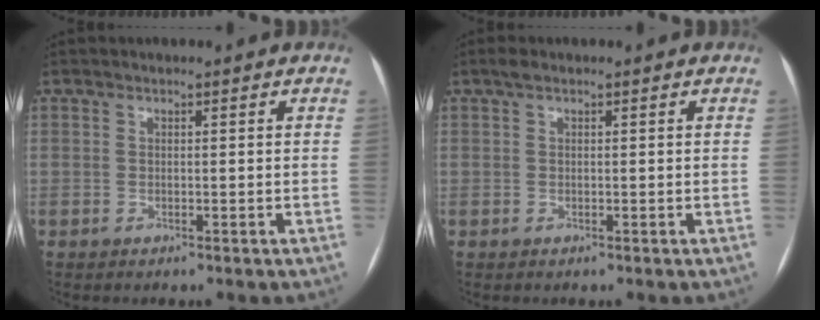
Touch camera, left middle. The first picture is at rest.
{"total": 0.9, "force": [0.6, 0.3, 0.6], "torque": [-0.014, 0.014, 0.012]}